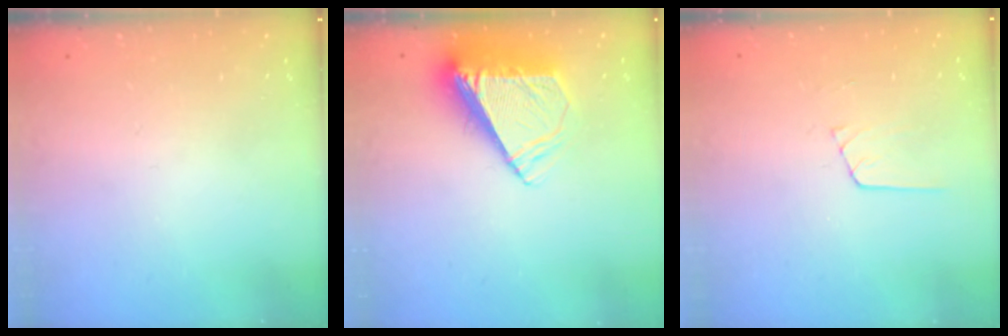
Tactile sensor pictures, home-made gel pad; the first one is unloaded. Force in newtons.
{"total": 9.9, "press": 9.8, "slide": 1.2}
{"total": 3.6, "press": 3.6, "slide": 0.3}